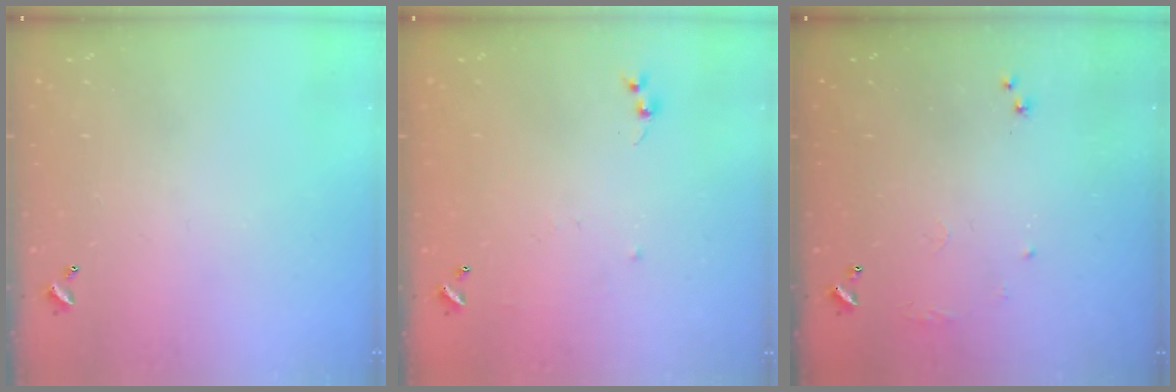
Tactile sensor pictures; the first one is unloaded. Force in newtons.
{"total": 5.8, "press": 5.7, "slide": 0.8}
{"total": 6.4, "press": 6.3, "slide": 1.0}